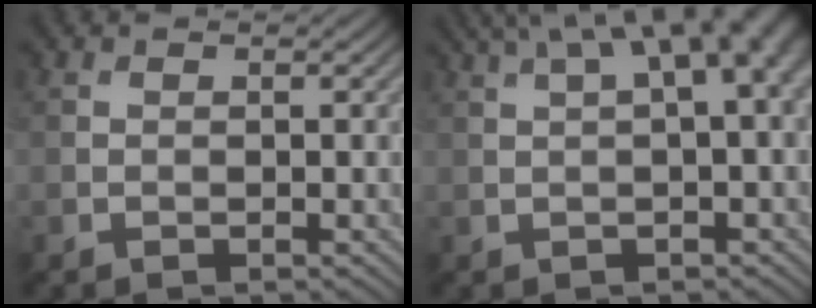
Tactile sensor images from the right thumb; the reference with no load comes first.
{"total": 8.6, "force": [2.7, 2.7, 7.7], "torque": [-0.111, 0.022, 0.052]}